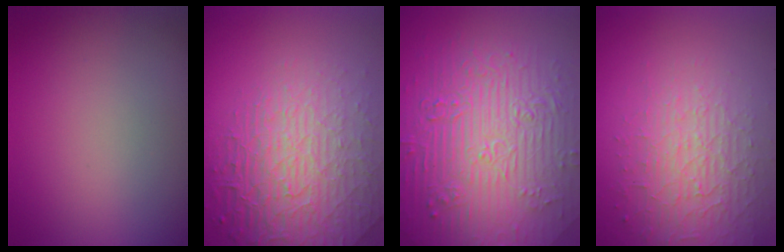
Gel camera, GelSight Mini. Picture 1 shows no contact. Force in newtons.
{"total": 8.2, "press": 5.7, "slide": 5.9}
{"total": 11.0, "press": 7.5, "slide": 8.1}
{"total": 3.7, "press": 3.3, "slide": 1.7}